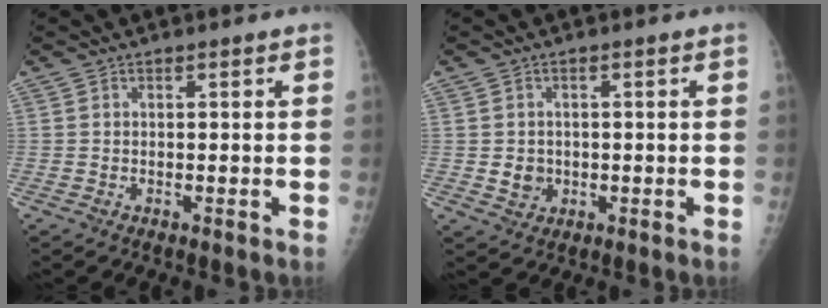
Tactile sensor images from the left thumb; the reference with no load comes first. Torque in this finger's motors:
{"motor_torque": [-0.03, 0.03, 0.04, 0.00, 0.00]}